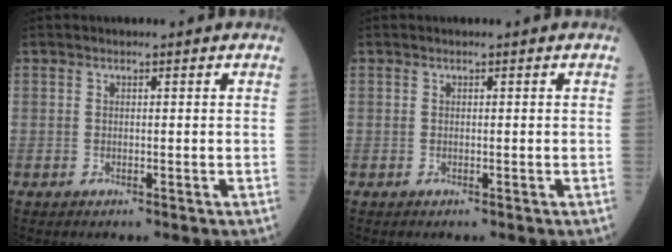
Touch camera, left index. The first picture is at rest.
{"total": 0.0}